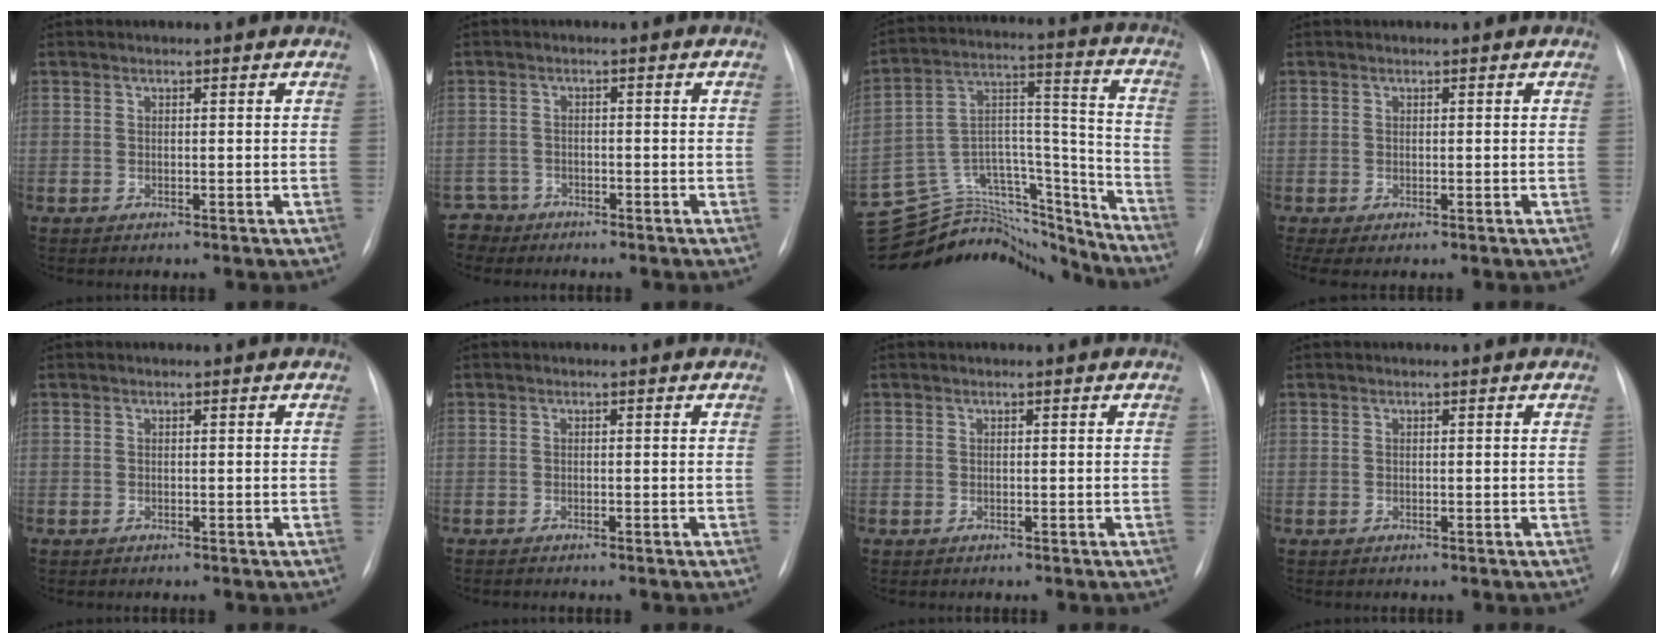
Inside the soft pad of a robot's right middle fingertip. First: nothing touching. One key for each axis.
{"total": 3.0, "fx": -2.4, "fy": 1.3, "fz": -1.2, "tx": 0.021, "ty": 0.001, "tz": -0.049}
{"total": 24.5, "fx": -23.4, "fy": 5.4, "fz": 4.8, "tx": -0.106, "ty": 0.041, "tz": -0.365}
{"total": 2.1, "fx": -1.0, "fy": 0.7, "fz": 1.7, "tx": -0.029, "ty": -0.007, "tz": -0.015}
{"total": 0.0}
{"total": 0.8, "fx": -0.7, "fy": 0.0, "fz": 0.4, "tx": -0.008, "ty": -0.002, "tz": -0.011}
{"total": 0.0}
{"total": 0.0}